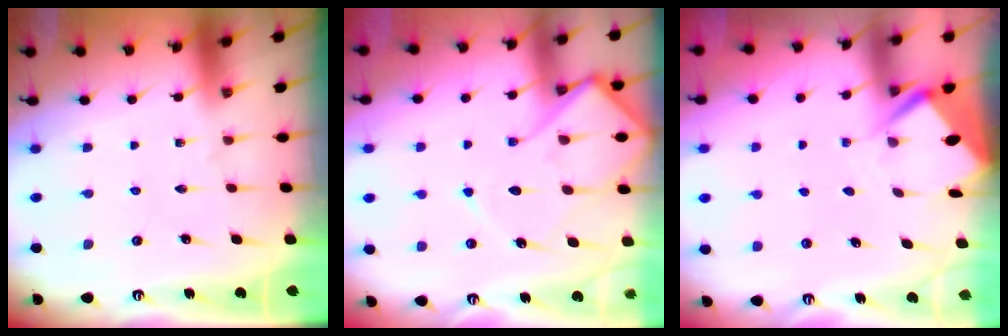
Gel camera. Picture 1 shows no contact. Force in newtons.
{"total": 12.9, "press": 12.9, "slide": 1.1}
{"total": 3.7, "press": 3.7, "slide": 0.3}